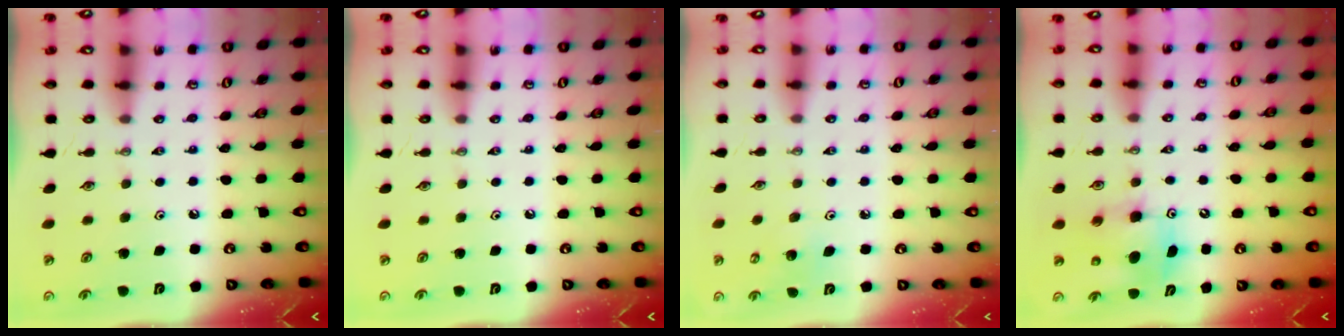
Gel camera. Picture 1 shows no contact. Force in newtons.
{"total": 0.0}
{"total": 4.2, "press": 4.2, "slide": 0.4}
{"total": 8.0, "press": 7.8, "slide": 1.9}